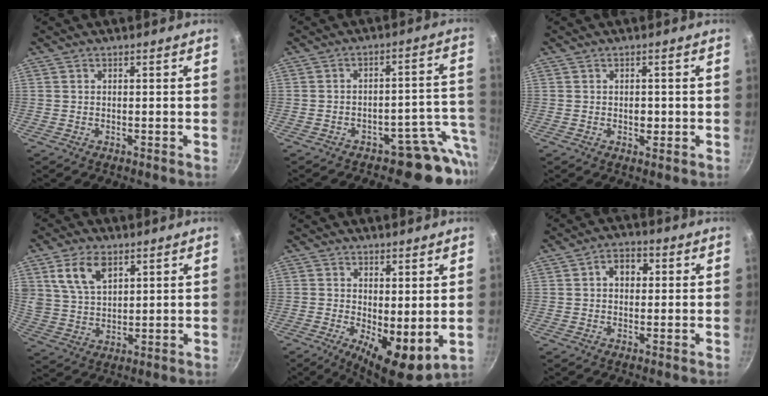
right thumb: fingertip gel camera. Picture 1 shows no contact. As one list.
[{"total": 9.7, "force": [-5.9, 5.8, 5.1], "torque": [0.011, 0.060, -0.073]}, {"total": 1.8, "force": [-0.2, 1.2, 1.2], "torque": [-0.008, -0.003, -0.003]}, {"total": 9.2, "force": [4.5, 5.5, 5.9], "torque": [-0.100, -0.015, 0.090]}, {"total": 8.8, "force": [0.0, 3.5, 8.1], "torque": [-0.107, -0.019, 0.007]}, {"total": 5.2, "force": [1.0, 3.9, 3.3], "torque": [-0.024, 0.011, 0.007]}]